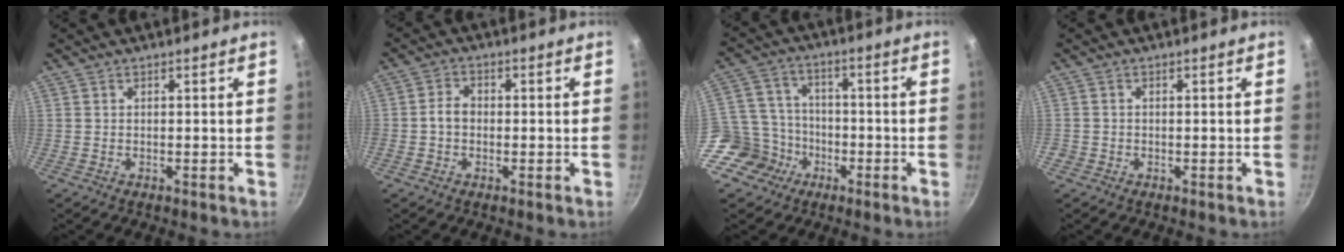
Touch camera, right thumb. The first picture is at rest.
{"total": 3.3, "force": [-0.6, 2.6, 1.9], "torque": [-0.022, 0.017, -0.016]}
{"total": 11.6, "force": [-5.6, 9.6, 3.3], "torque": [-0.036, 0.051, -0.105]}
{"total": 1.2, "force": [-0.6, 1.0, 0.2], "torque": [-0.004, 0.002, -0.010]}